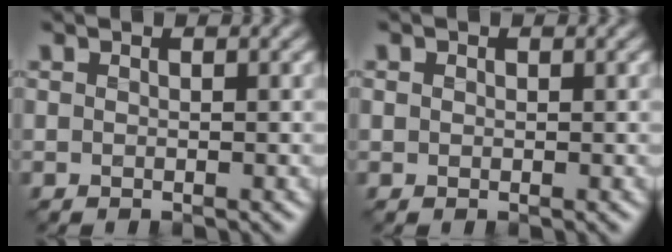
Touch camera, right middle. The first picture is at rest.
{"total": 0.5, "force": [0.1, 0.5, 0.1], "torque": [0.001, 0.000, 0.001]}